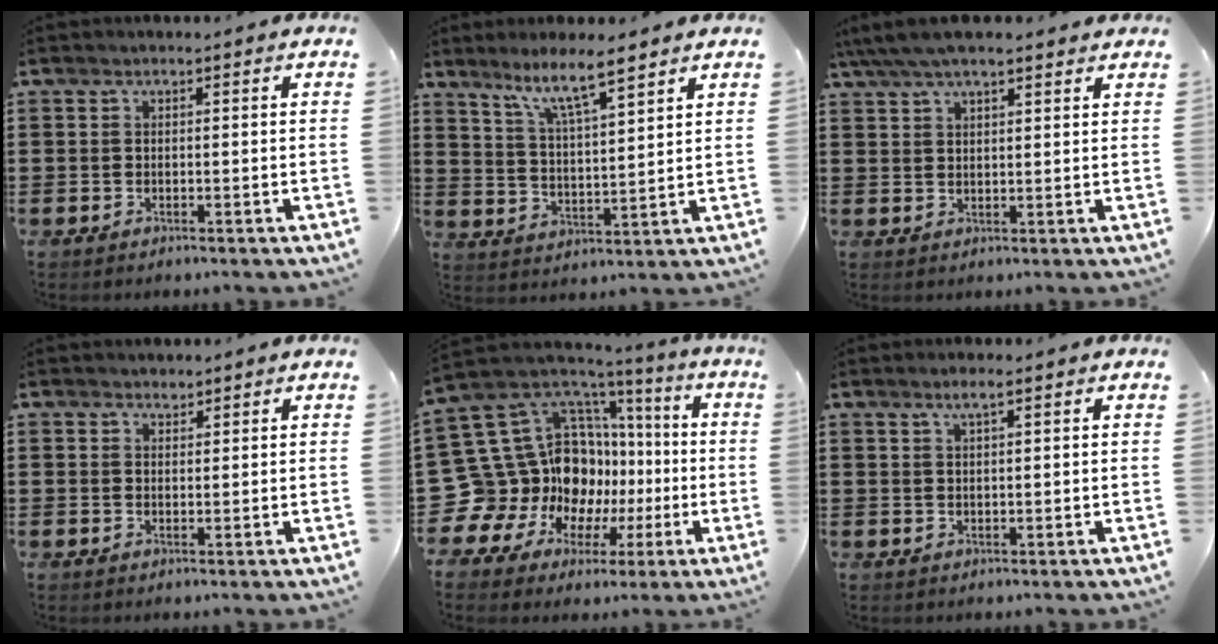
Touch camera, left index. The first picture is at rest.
{"total": 7.7, "force": [6.1, 0.7, 4.6], "torque": [-0.108, -0.021, 0.107]}
{"total": 5.1, "force": [4.0, 1.2, 2.9], "torque": [-0.064, 0.001, 0.073]}
{"total": 1.2, "force": [1.2, 0.4, 0.1], "torque": [-0.003, 0.000, 0.023]}
{"total": 16.9, "force": [-2.2, 15.0, 7.4], "torque": [-0.220, -0.033, 0.006]}
{"total": 1.9, "force": [1.2, 0.1, 1.5], "torque": [-0.030, 0.001, 0.021]}